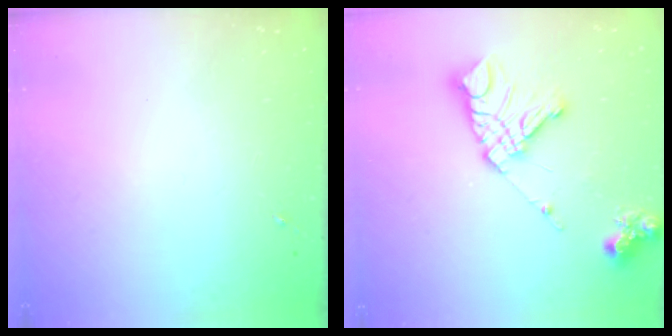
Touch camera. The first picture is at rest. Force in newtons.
{"total": 16.4, "press": 16.3, "slide": 1.9}